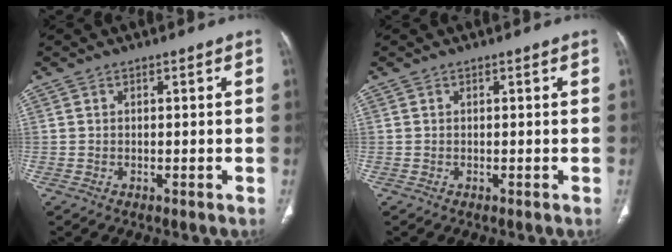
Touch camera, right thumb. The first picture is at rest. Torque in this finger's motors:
{"motor_torque": [-0.02, -0.17, 0.26, 0.13, -0.02]}